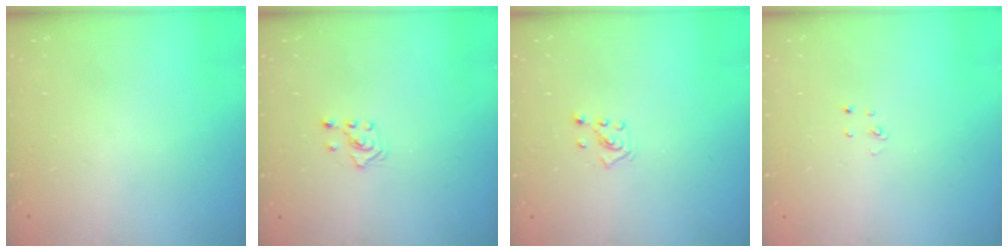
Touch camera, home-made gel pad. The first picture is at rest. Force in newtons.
{"total": 2.1, "press": 1.8, "slide": 0.9}
{"total": 2.8, "press": 2.8, "slide": 0.2}
{"total": 2.7, "press": 2.7, "slide": 0.3}